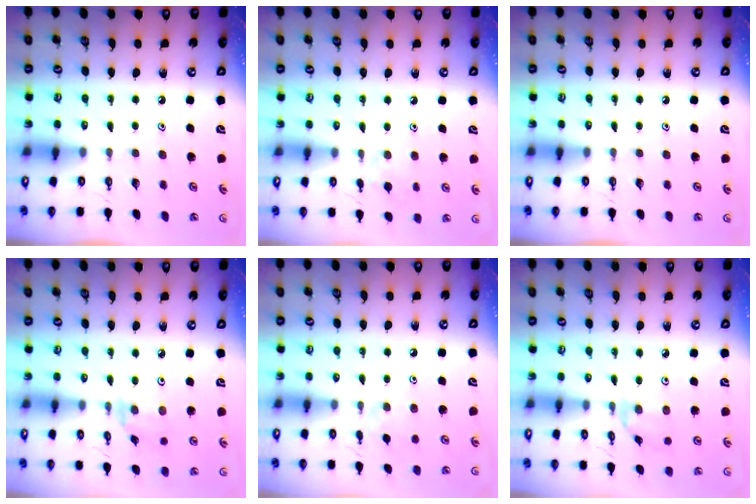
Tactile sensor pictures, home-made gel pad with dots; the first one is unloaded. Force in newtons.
{"total": 6.6, "press": 6.5, "slide": 0.8}
{"total": 0.0}
{"total": 0.8, "press": 0.8, "slide": 0.1}
{"total": 3.0, "press": 2.9, "slide": 0.5}
{"total": 3.0, "press": 2.9, "slide": 0.4}